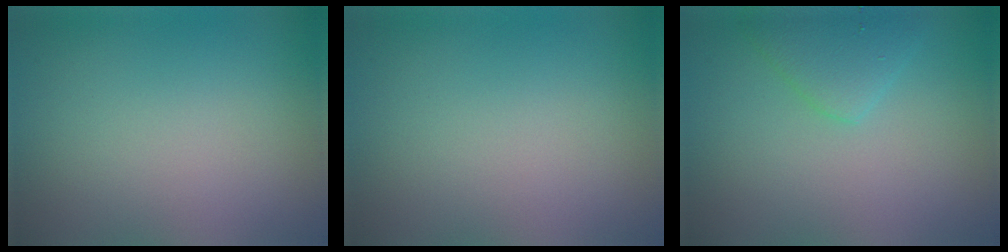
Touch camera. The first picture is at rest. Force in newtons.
{"total": 0.0}
{"total": 2.8, "press": 2.8, "slide": 0.2}